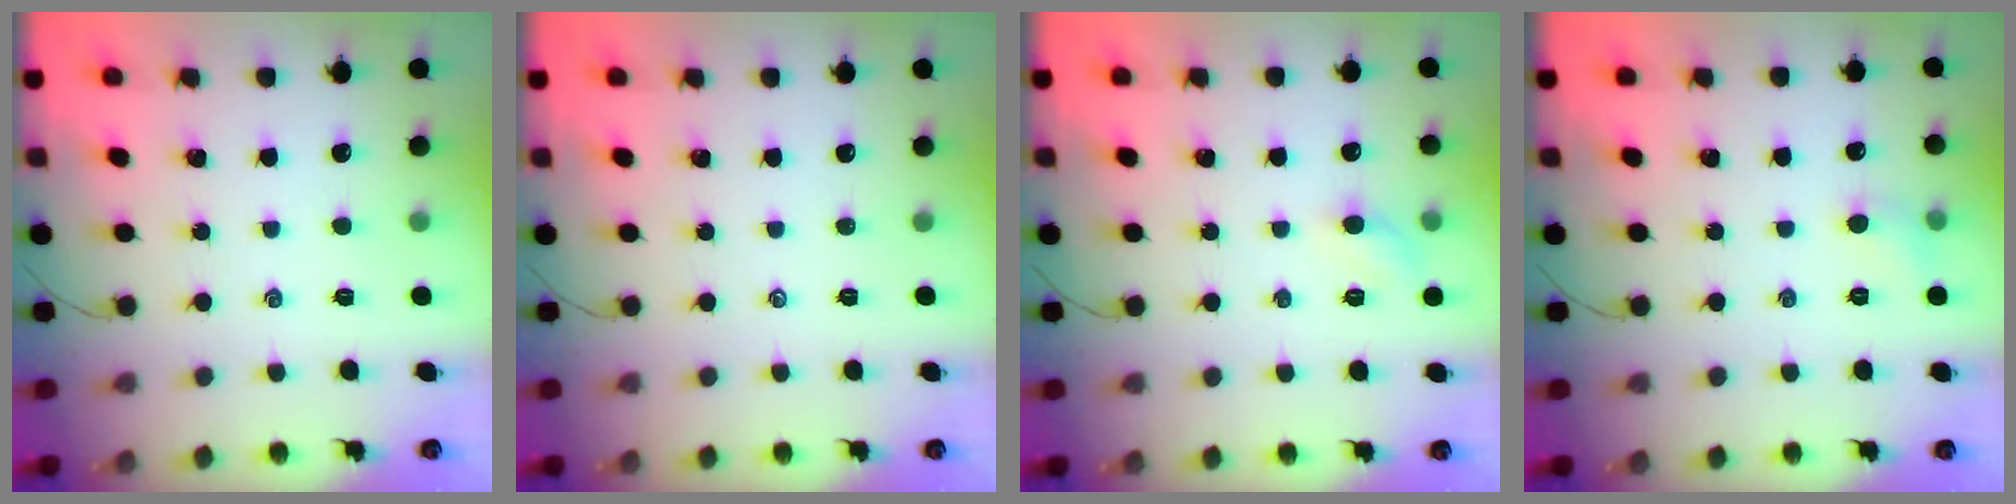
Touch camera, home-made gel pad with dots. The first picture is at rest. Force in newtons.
{"total": 0.0}
{"total": 4.9, "press": 4.7, "slide": 1.1}
{"total": 4.6, "press": 4.3, "slide": 1.5}